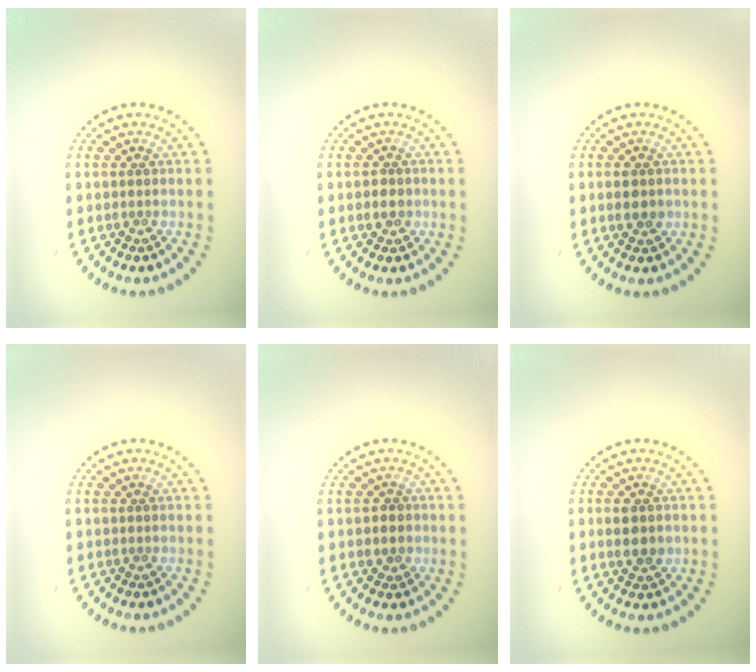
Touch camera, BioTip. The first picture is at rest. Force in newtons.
{"total": 1.0, "press": 1.0, "slide": 0.2}
{"total": 1.6, "press": 1.6, "slide": 0.1}
{"total": 0.0}
{"total": 1.1, "press": 1.0, "slide": 0.6}
{"total": 2.1, "press": 2.1, "slide": 0.2}